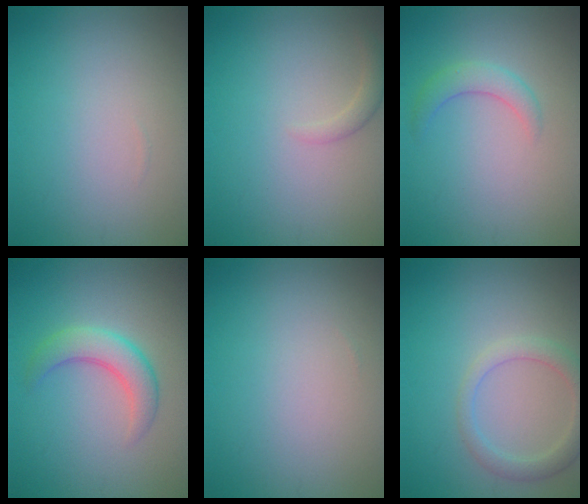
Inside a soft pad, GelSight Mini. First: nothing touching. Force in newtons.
{"total": 1.2, "press": 1.2, "slide": 0.1}
{"total": 2.0, "press": 2.0, "slide": 0.1}
{"total": 3.5, "press": 3.5, "slide": 0.1}
{"total": 0.0}
{"total": 2.6, "press": 2.6, "slide": 0.3}